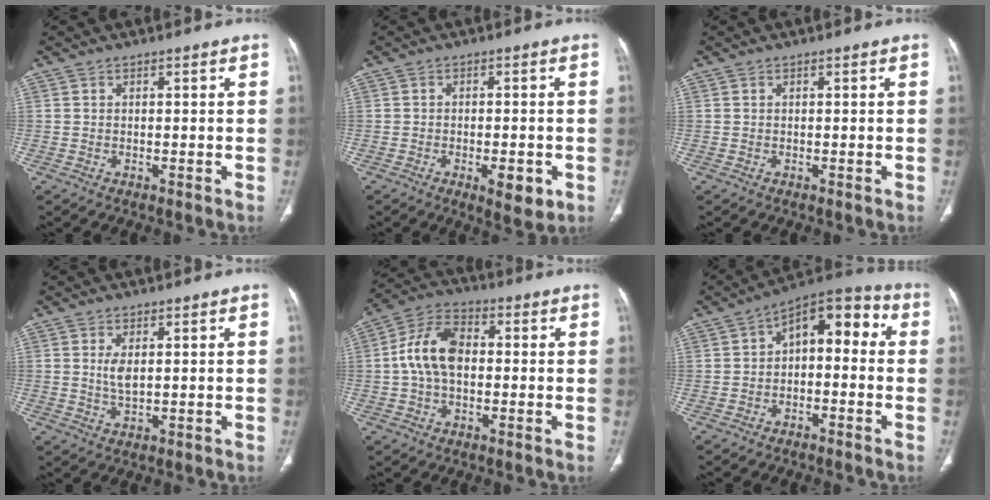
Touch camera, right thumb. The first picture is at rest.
{"total": 5.8, "force": [-2.1, 2.3, 4.9], "torque": [-0.062, -0.002, -0.024]}
{"total": 0.0}
{"total": 3.1, "force": [0.7, 1.3, 2.7], "torque": [-0.055, -0.007, 0.018]}
{"total": 10.6, "force": [0.1, 6.8, 8.2], "torque": [-0.155, 0.029, -0.006]}
{"total": 10.7, "force": [0.2, 6.2, 8.7], "torque": [-0.083, 0.048, -0.012]}